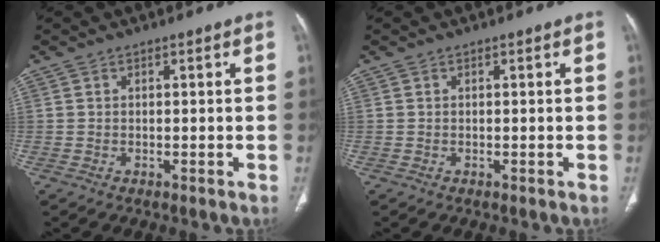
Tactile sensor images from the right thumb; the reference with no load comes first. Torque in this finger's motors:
{"motor_torque": [0.00, 0.00, -0.05, -0.05, 0.00]}